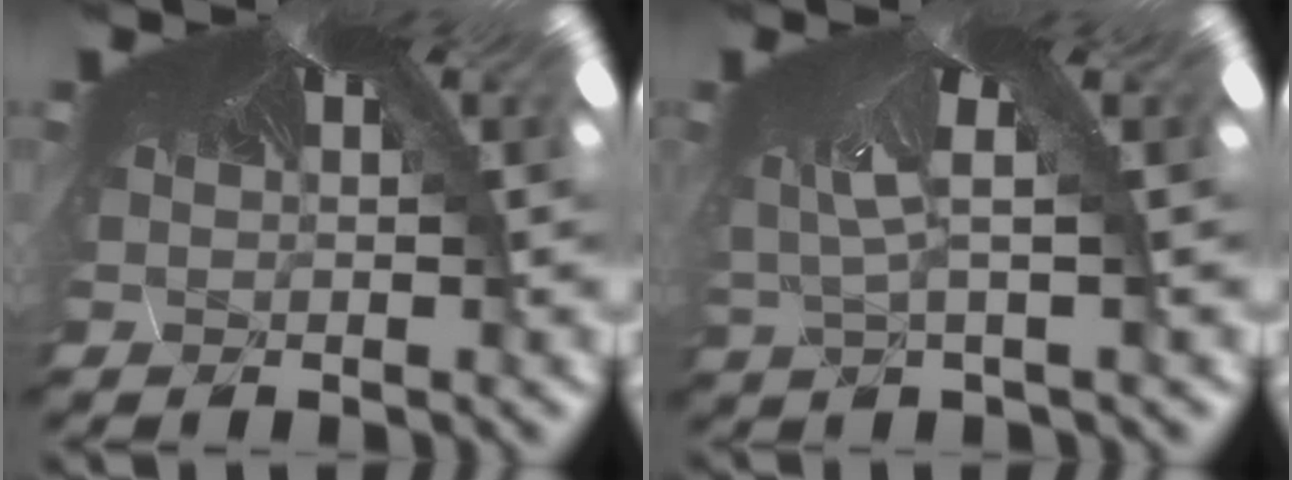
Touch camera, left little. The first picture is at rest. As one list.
[{"total": 3.4, "force": [-3.0, -1.6, -0.1], "torque": [-0.023, -0.045, -0.019]}]